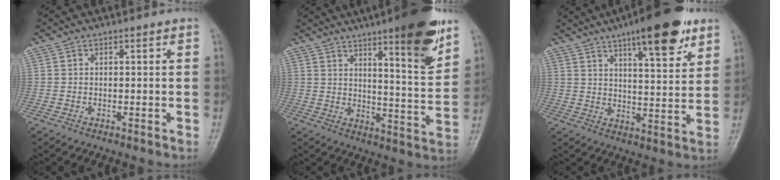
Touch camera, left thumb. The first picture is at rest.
{"total": 15.7, "force": [9.6, 2.5, 12.2], "torque": [-0.151, -0.059, 0.141]}
{"total": 17.7, "force": [10.9, 4.5, 13.2], "torque": [-0.174, -0.047, 0.170]}